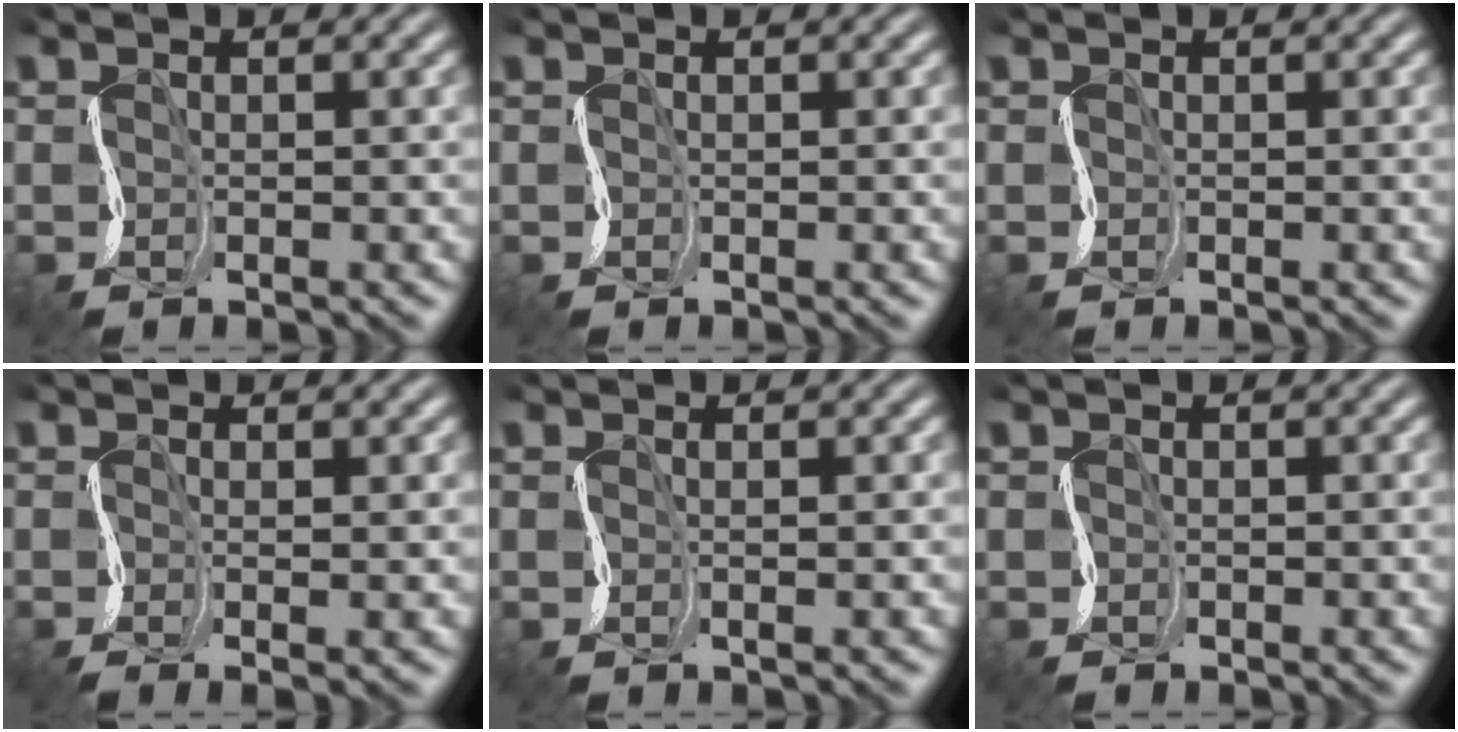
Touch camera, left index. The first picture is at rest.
{"total": 0.0}
{"total": 0.0}
{"total": 1.7, "force": [-0.1, 0.5, 1.6], "torque": [-0.025, -0.005, -0.002]}
{"total": 0.7, "force": [0.6, 0.3, 0.4], "torque": [-0.001, 0.001, 0.009]}
{"total": 0.5, "force": [-0.4, -0.1, -0.3], "torque": [0.002, 0.001, -0.006]}